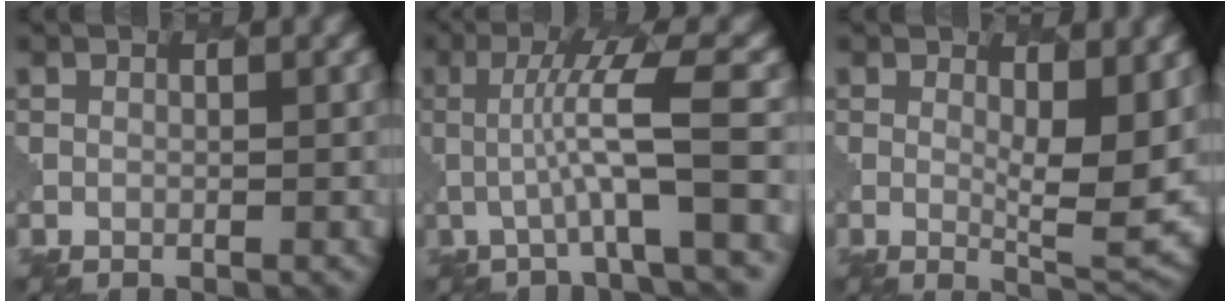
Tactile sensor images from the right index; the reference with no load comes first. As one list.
[{"total": 5.7, "force": [-0.4, 0.5, 5.6], "torque": [-0.097, 0.009, -0.012]}, {"total": 5.5, "force": [1.2, 1.5, 5.1], "torque": [-0.079, -0.016, 0.025]}]